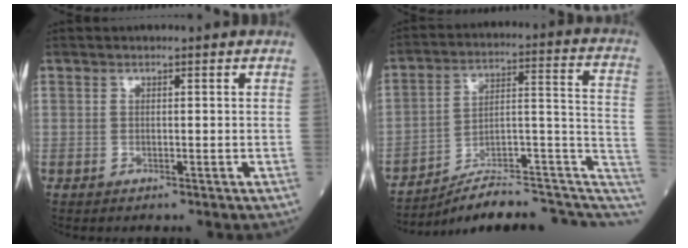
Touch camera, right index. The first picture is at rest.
{"total": 16.1, "force": [-12.6, 4.7, 8.9], "torque": [-0.079, 0.084, -0.175]}